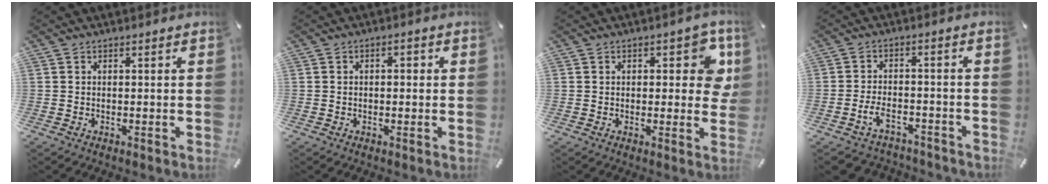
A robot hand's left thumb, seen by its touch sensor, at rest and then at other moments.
{"total": 1.7, "force": [-0.3, 1.0, 1.4], "torque": [-0.026, 0.005, -0.007]}
{"total": 8.7, "force": [2.8, 4.7, 6.7], "torque": [-0.067, -0.009, 0.042]}
{"total": 5.9, "force": [-3.3, 3.5, 3.4], "torque": [-0.074, 0.013, -0.063]}